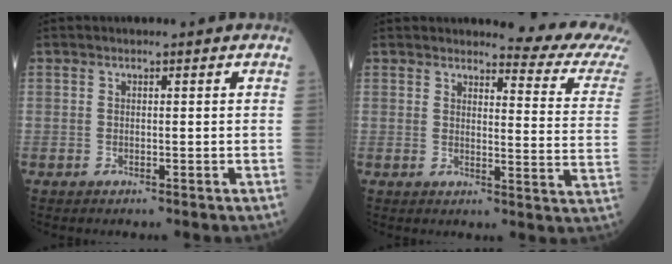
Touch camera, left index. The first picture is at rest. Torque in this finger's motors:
{"motor_torque": [0.34, -0.39, 0.06, 0.03]}